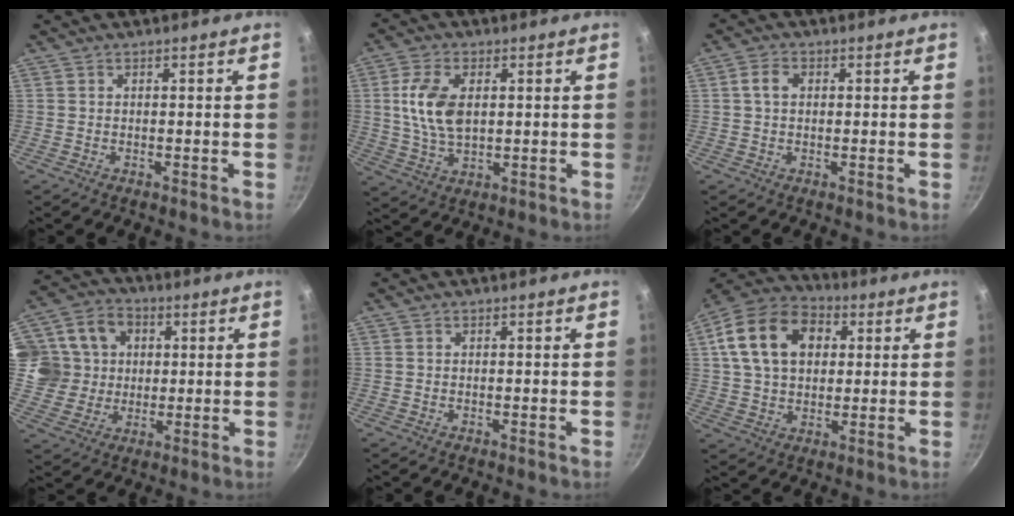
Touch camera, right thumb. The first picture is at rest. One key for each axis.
{"total": 10.0, "fx": 1.7, "fy": 5.8, "fz": 8.0, "tx": -0.148, "ty": -0.004, "tz": 0.033}
{"total": 3.1, "fx": 0.6, "fy": 2.3, "fz": 2.1, "tx": -0.035, "ty": 0.008, "tz": 0.006}
{"total": 13.1, "fx": 2.3, "fy": 11.9, "fz": 4.9, "tx": -0.063, "ty": 0.008, "tz": 0.037}
{"total": 0.0}
{"total": 17.2, "fx": 4.6, "fy": 12.2, "fz": 11.3, "tx": -0.181, "ty": 0.017, "tz": 0.065}